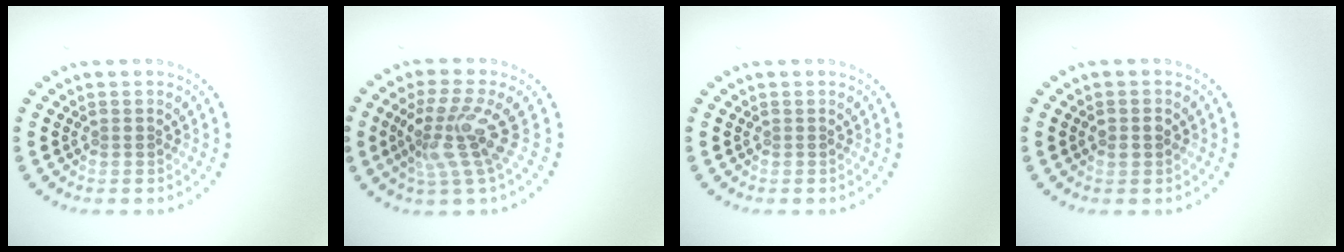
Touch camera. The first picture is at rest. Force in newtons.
{"total": 3.9, "press": 3.0, "slide": 2.5}
{"total": 0.0}
{"total": 1.7, "press": 1.7, "slide": 0.1}